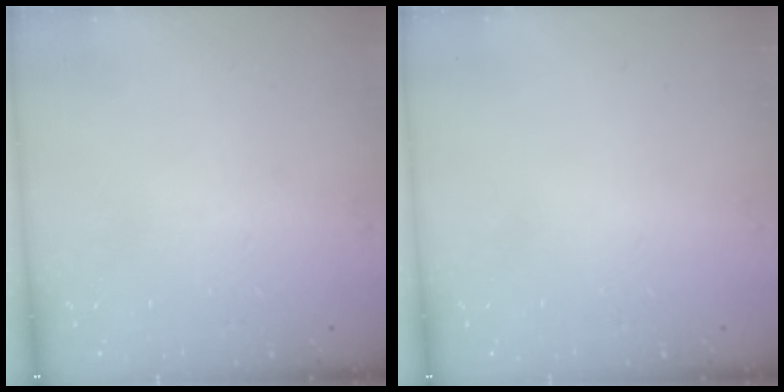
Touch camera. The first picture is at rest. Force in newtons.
{"total": 0.0}